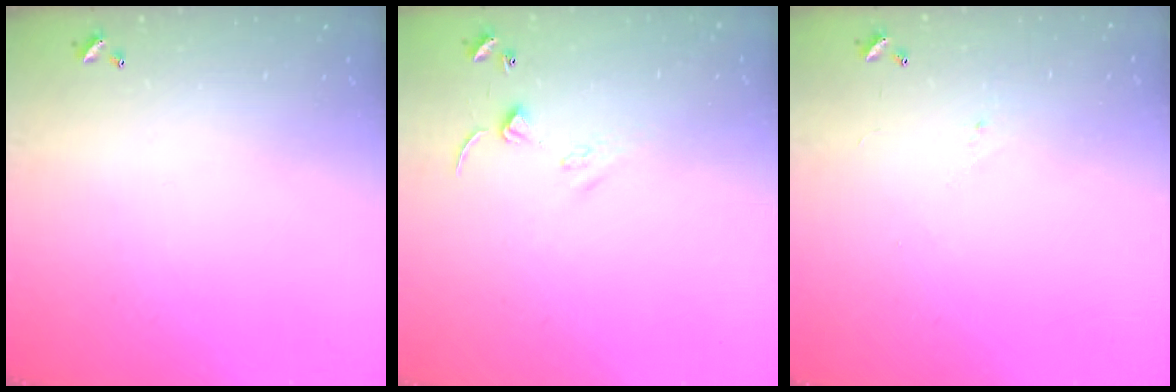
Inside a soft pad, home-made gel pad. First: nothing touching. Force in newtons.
{"total": 3.7, "press": 3.6, "slide": 0.5}
{"total": 0.7, "press": 0.4, "slide": 0.6}